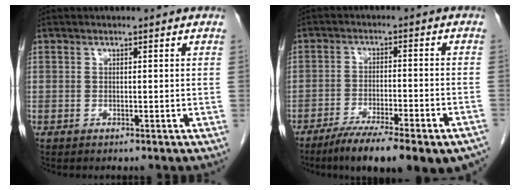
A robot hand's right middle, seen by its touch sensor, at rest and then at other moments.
{"total": 18.6, "force": [-14.4, 3.1, 11.3], "torque": [-0.119, -0.010, -0.204]}